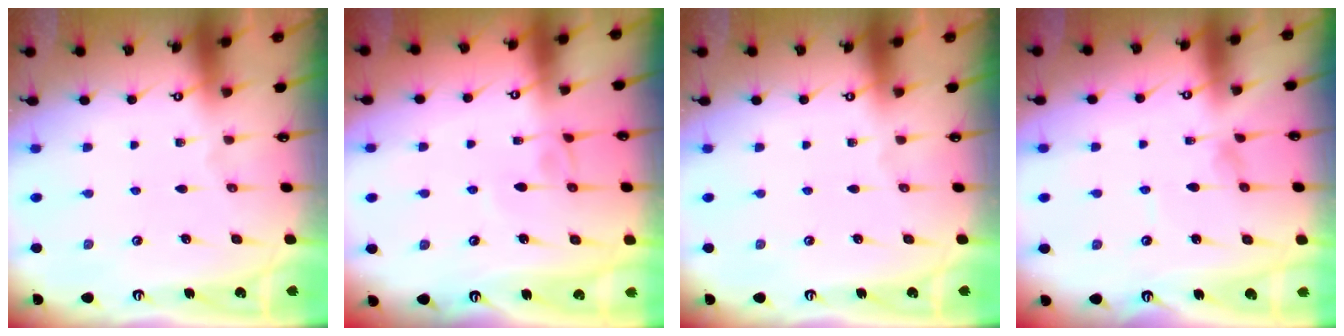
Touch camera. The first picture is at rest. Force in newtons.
{"total": 3.6, "press": 3.6, "slide": 0.0}
{"total": 0.0}
{"total": 0.0}